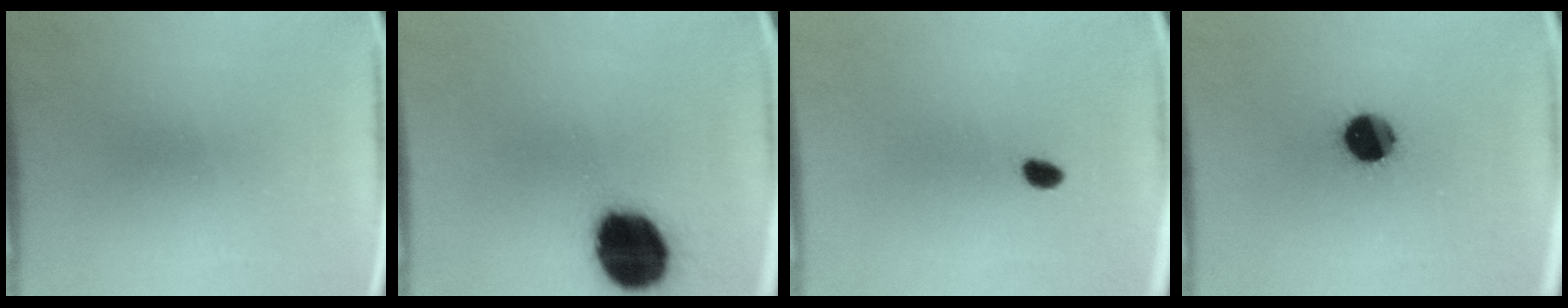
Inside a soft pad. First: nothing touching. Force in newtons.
{"total": 19.6}
{"total": 2.0}
{"total": 10.4}